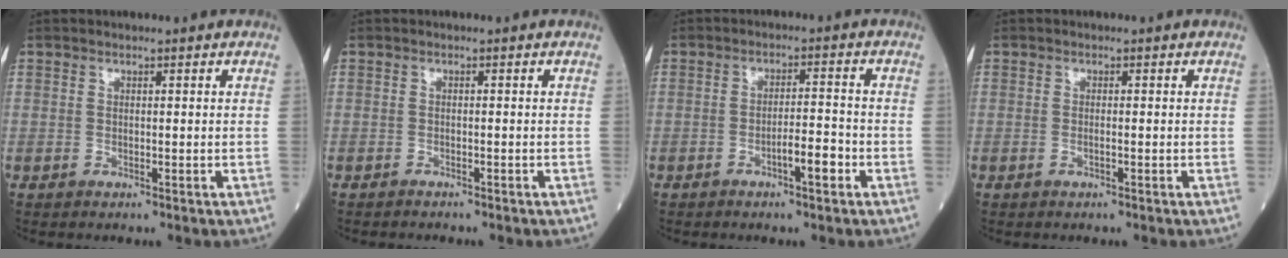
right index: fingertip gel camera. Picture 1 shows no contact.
{"total": 0.9, "force": [-0.9, 0.1, 0.1], "torque": [-0.008, -0.002, -0.014]}
{"total": 3.9, "force": [-1.9, 0.5, 3.3], "torque": [-0.047, 0.003, -0.034]}
{"total": 0.7, "force": [-0.3, -0.3, 0.6], "torque": [-0.014, -0.001, -0.004]}